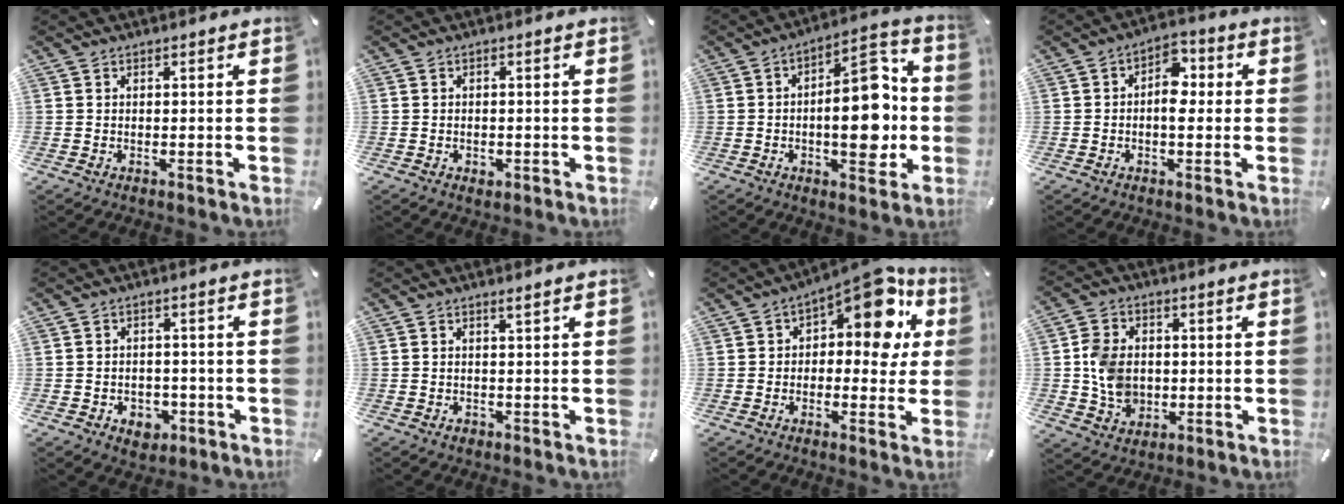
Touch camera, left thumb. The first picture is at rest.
{"total": 1.4, "force": [-0.5, 1.0, 0.9], "torque": [-0.017, 0.003, -0.011]}
{"total": 16.9, "force": [-1.6, 8.2, 14.7], "torque": [-0.197, 0.002, -0.030]}
{"total": 6.6, "force": [0.0, 4.0, 5.2], "torque": [-0.065, 0.005, -0.007]}
{"total": 4.8, "force": [-1.9, 3.9, 2.0], "torque": [-0.023, 0.007, -0.032]}
{"total": 1.1, "force": [0.3, 0.4, 1.0], "torque": [-0.020, 0.001, 0.005]}
{"total": 12.9, "force": [6.2, 6.8, 9.0], "torque": [-0.106, -0.055, 0.104]}
{"total": 10.1, "force": [-0.4, 8.8, 5.0], "torque": [-0.115, 0.013, -0.005]}